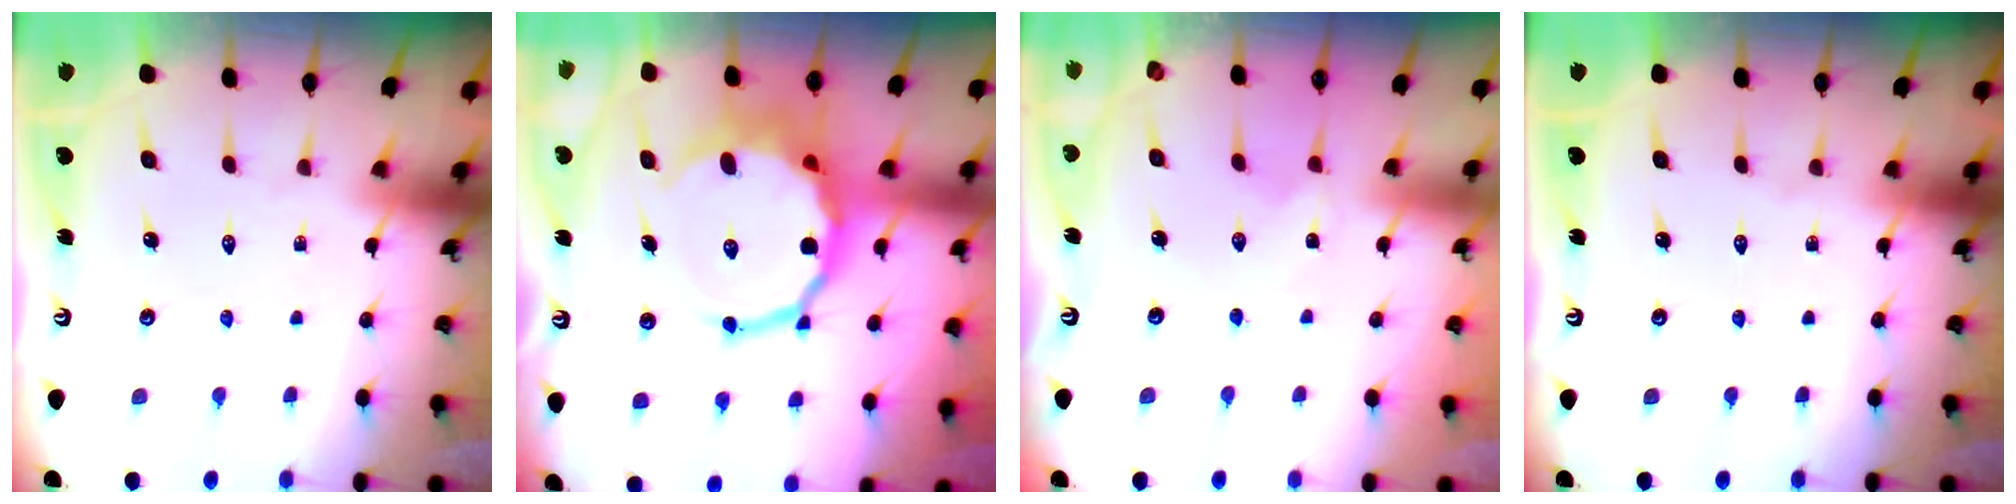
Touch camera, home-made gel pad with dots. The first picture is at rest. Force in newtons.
{"total": 13.9, "press": 13.4, "slide": 3.7}
{"total": 0.7, "press": 0.7, "slide": 0.1}
{"total": 0.0}